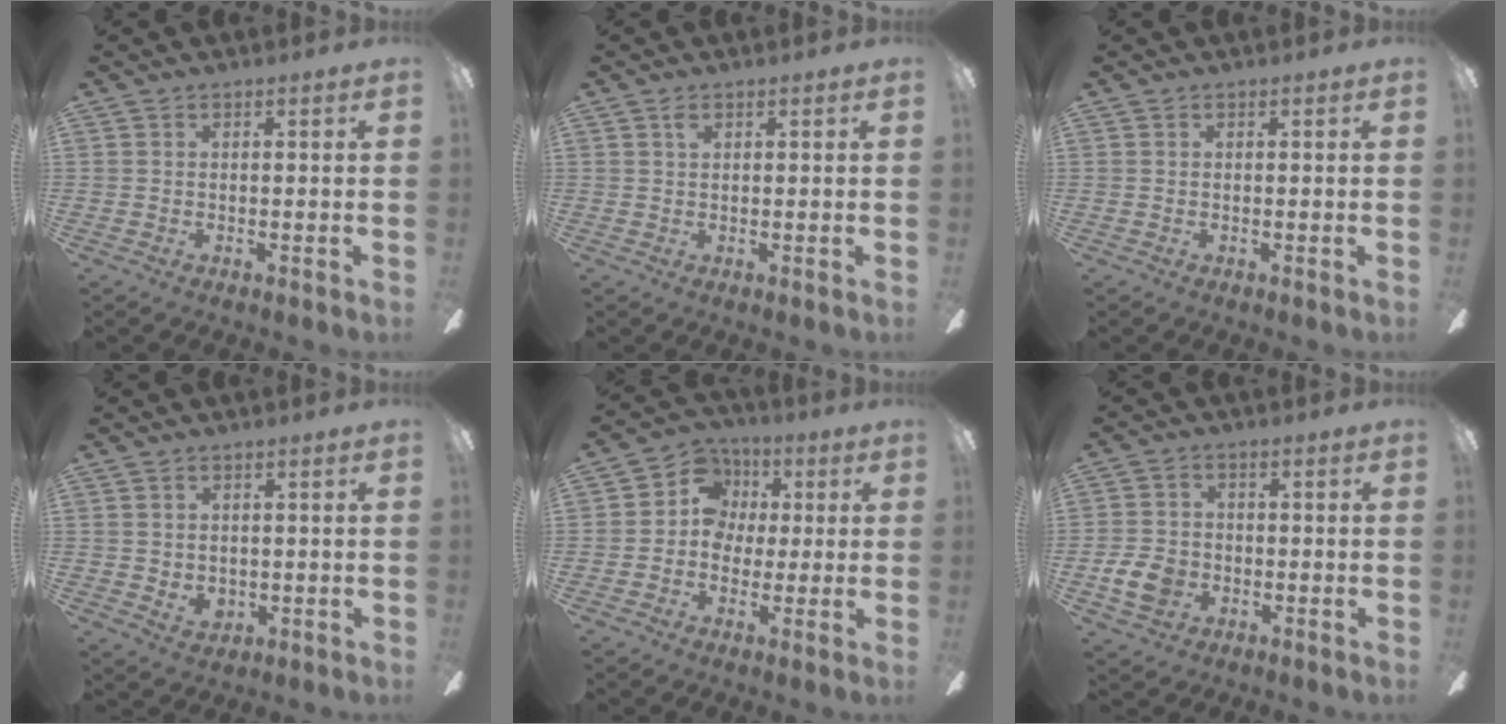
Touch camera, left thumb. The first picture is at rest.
{"total": 1.3, "force": [0.7, 0.7, 0.9], "torque": [-0.020, 0.002, 0.012]}
{"total": 0.0}
{"total": 3.1, "force": [0.4, 2.7, 1.4], "torque": [-0.019, 0.001, 0.009]}
{"total": 9.3, "force": [0.8, 8.7, 3.1], "torque": [-0.051, 0.015, 0.017]}
{"total": 7.5, "force": [-2.1, 6.0, 4.0], "torque": [-0.084, 0.014, -0.036]}